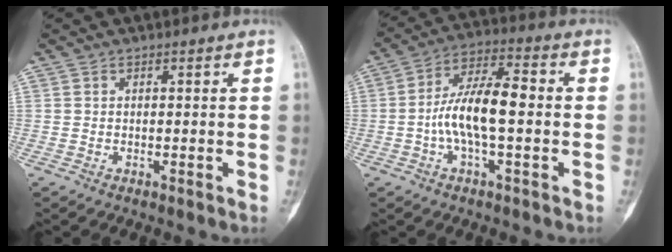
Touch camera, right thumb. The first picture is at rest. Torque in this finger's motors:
{"motor_torque": [1.61, 1.41, 0.63, -0.49, 0.20]}